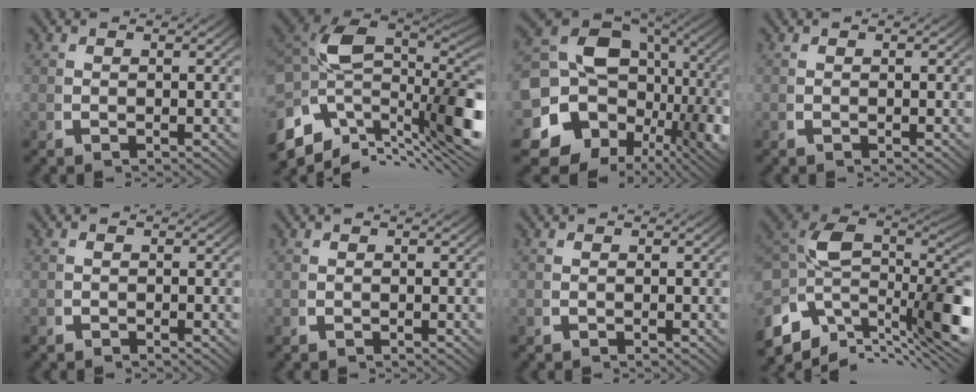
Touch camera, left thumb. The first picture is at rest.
{"total": 18.3, "force": [-1.3, 12.1, 13.7], "torque": [-0.270, -0.043, 0.002]}
{"total": 18.3, "force": [-2.9, 13.8, 11.7], "torque": [-0.226, -0.070, -0.023]}
{"total": 0.0}
{"total": 0.6, "force": [-0.4, 0.4, 0.0], "torque": [0.008, 0.000, -0.011]}
{"total": 0.0}
{"total": 0.0}
{"total": 16.6, "force": [-1.0, 11.0, 12.4], "torque": [-0.257, -0.048, 0.011]}